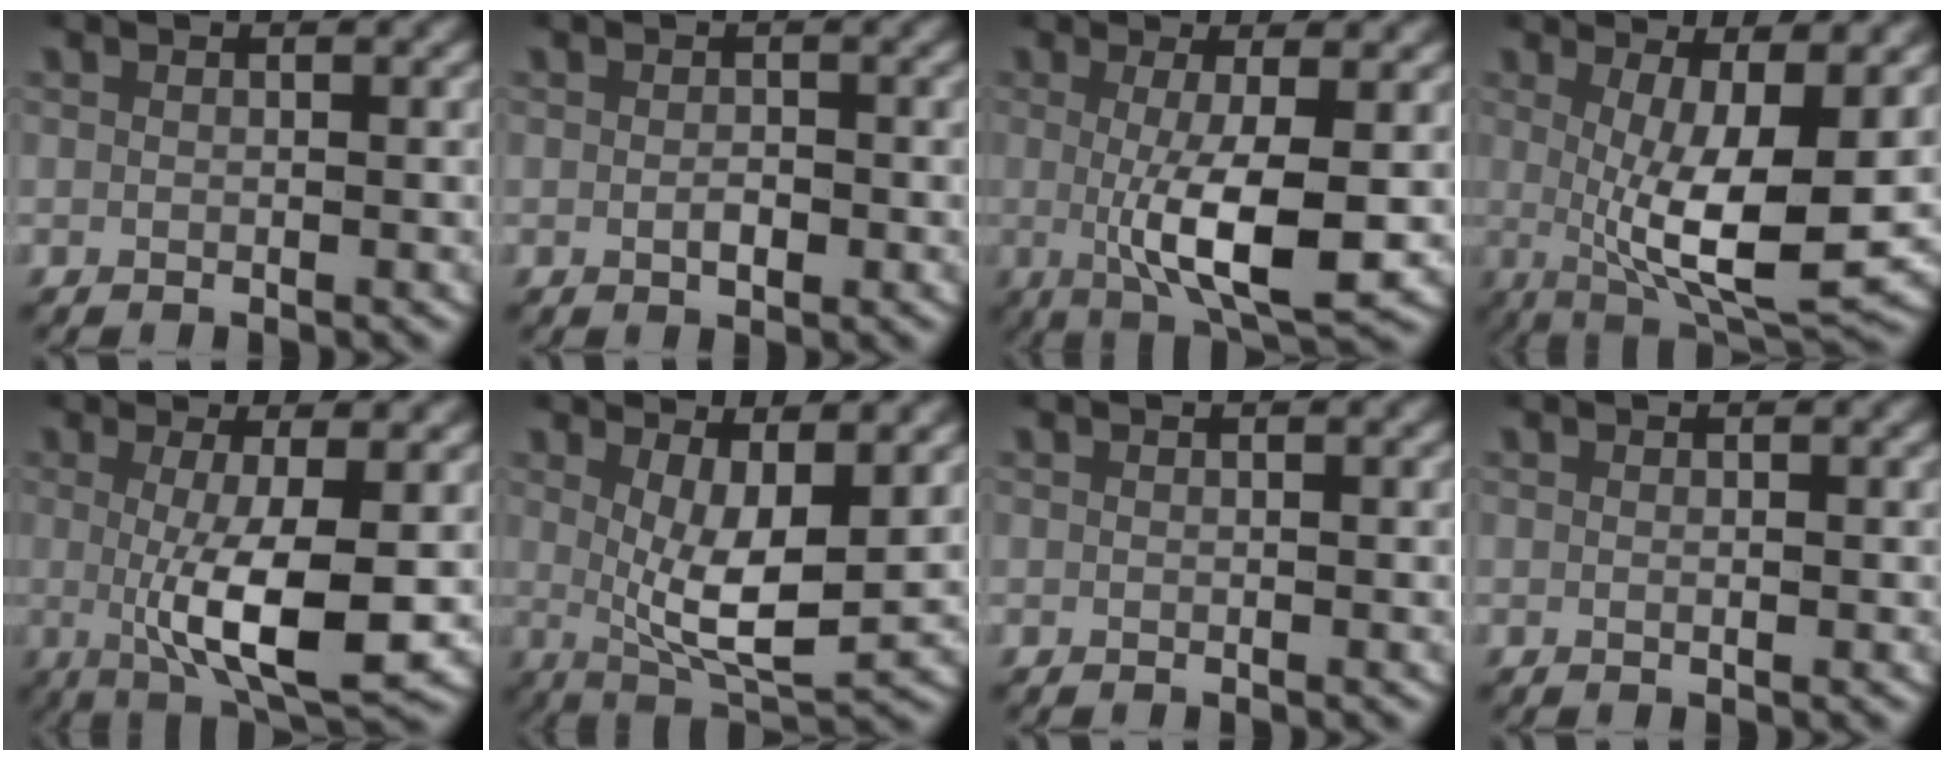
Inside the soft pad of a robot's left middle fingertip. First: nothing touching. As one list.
[{"total": 1.2, "force": [-0.3, 0.8, 0.8], "torque": [-0.016, -0.004, -0.003]}, {"total": 7.3, "force": [-0.3, 1.9, 7.0], "torque": [-0.120, -0.018, 0.002]}, {"total": 9.9, "force": [0.5, 3.6, 9.2], "torque": [-0.150, -0.034, 0.021]}, {"total": 8.2, "force": [-0.1, 2.2, 7.9], "torque": [-0.132, -0.021, 0.006]}, {"total": 7.1, "force": [1.3, 2.9, 6.3], "torque": [-0.108, -0.027, 0.032]}, {"total": 0.0}, {"total": 0.0}]